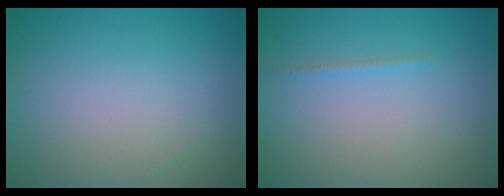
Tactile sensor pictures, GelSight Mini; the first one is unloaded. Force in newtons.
{"total": 0.6, "press": 0.6, "slide": 0.1}